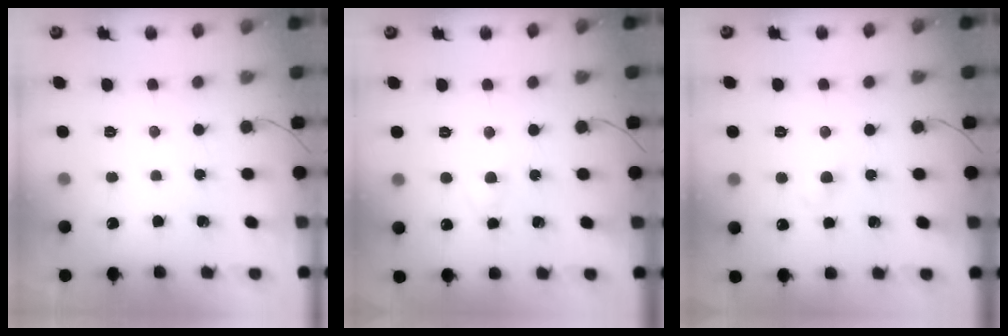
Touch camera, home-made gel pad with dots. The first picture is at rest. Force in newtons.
{"total": 2.2, "press": 2.0, "slide": 1.0}
{"total": 3.7, "press": 3.5, "slide": 1.2}